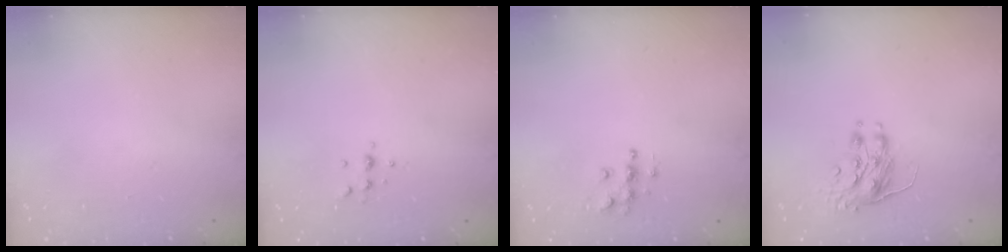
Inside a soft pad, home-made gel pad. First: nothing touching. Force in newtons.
{"total": 5.4, "press": 5.4, "slide": 0.7}
{"total": 5.7, "press": 5.7, "slide": 0.4}
{"total": 8.0, "press": 8.0, "slide": 0.2}